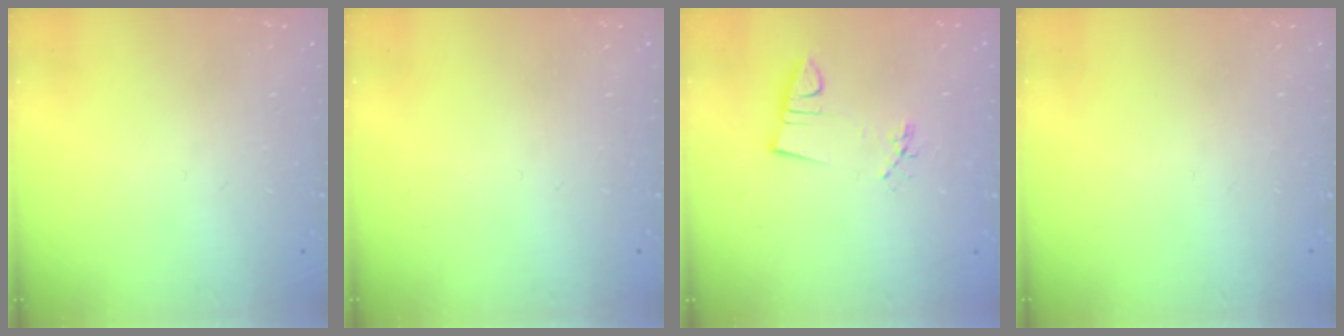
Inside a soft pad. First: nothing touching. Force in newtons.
{"total": 0.0}
{"total": 3.0, "press": 1.4, "slide": 2.6}
{"total": 0.0}